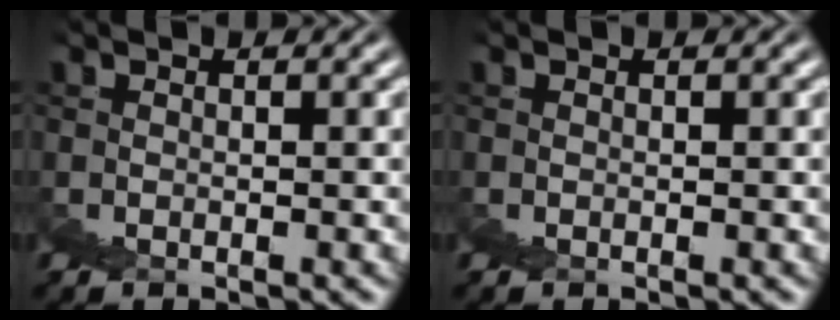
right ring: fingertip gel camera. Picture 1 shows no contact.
{"total": 0.0}